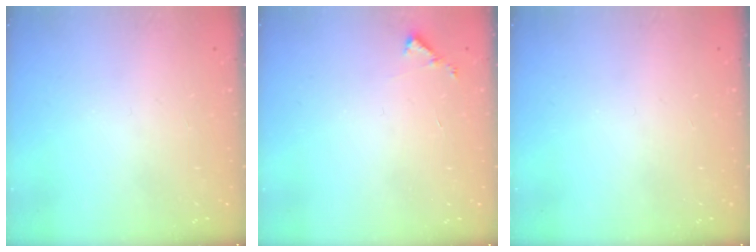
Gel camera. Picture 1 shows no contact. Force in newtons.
{"total": 3.6, "press": 3.6, "slide": 0.3}
{"total": 0.0}